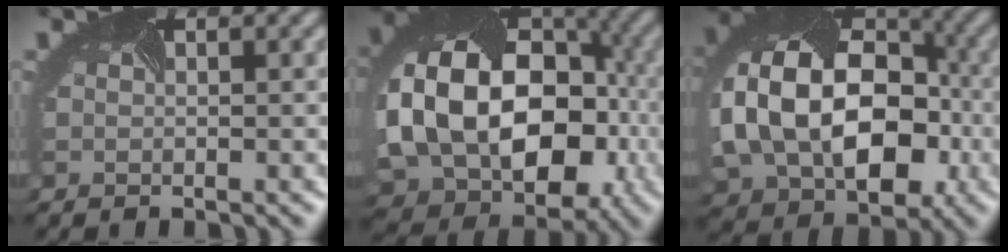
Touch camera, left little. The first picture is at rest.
{"total": 17.4, "force": [-1.5, 12.8, 11.7], "torque": [-0.209, -0.020, -0.004]}
{"total": 15.8, "force": [-0.9, 11.6, 10.8], "torque": [-0.189, -0.007, -0.007]}